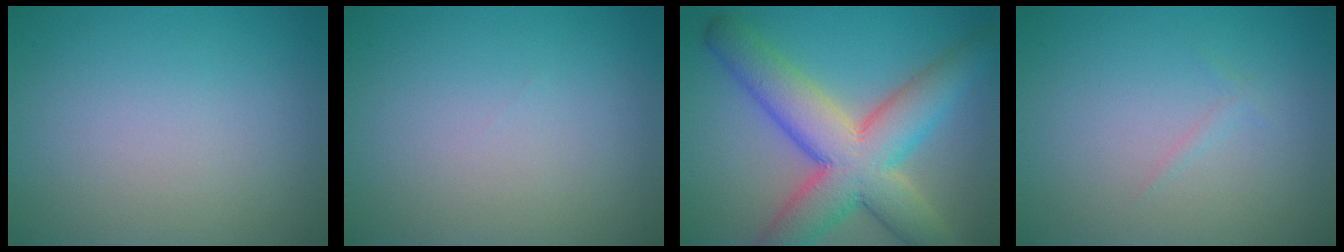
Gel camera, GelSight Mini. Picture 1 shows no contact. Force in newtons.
{"total": 0.0}
{"total": 10.2, "press": 10.2, "slide": 0.4}
{"total": 0.5, "press": 0.5, "slide": 0.1}